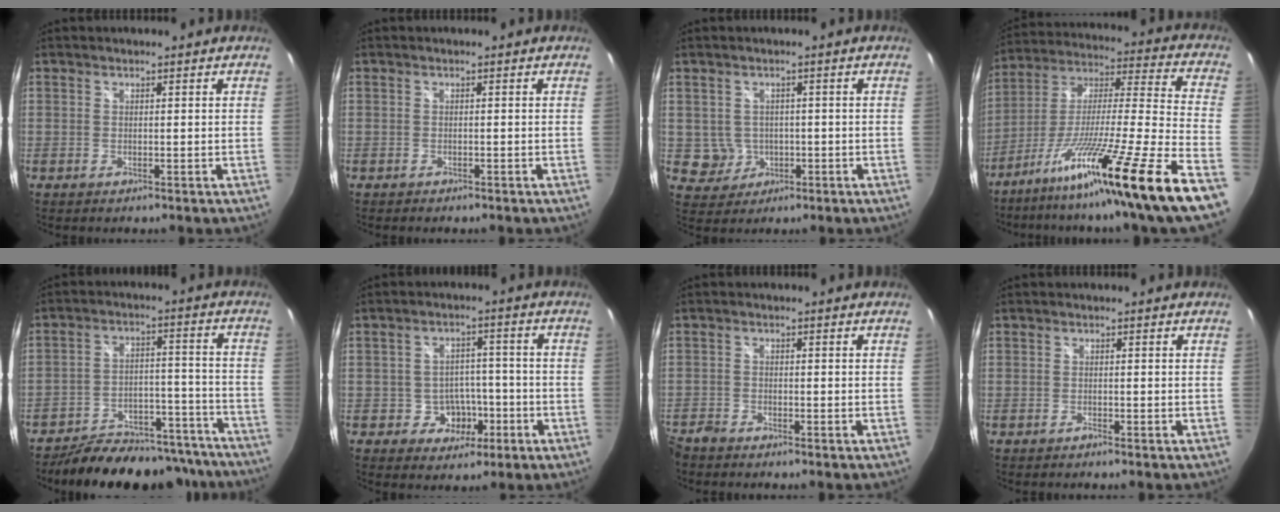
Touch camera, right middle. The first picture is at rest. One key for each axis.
{"total": 1.1, "fx": -1.0, "fy": 0.4, "fz": 0.2, "tx": -0.011, "ty": -0.004, "tz": -0.016}
{"total": 4.5, "fx": -0.5, "fy": 4.4, "fz": 0.8, "tx": -0.026, "ty": 0.008, "tz": 0.005}
{"total": 25.4, "fx": -18.2, "fy": -2.8, "fz": 17.5, "tx": -0.257, "ty": -0.070, "tz": -0.295}
{"total": 22.1, "fx": -19.6, "fy": 7.4, "fz": 7.2, "tx": -0.128, "ty": 0.024, "tz": -0.245}
{"total": 6.1, "fx": -2.4, "fy": 5.1, "fz": 2.4, "tx": -0.050, "ty": 0.016, "tz": -0.023}
{"total": 4.0, "fx": -3.6, "fy": 1.6, "fz": 0.8, "tx": -0.033, "ty": -0.014, "tz": -0.074}
{"total": 0.6, "fx": -0.6, "fy": 0.1, "fz": 0.1, "tx": -0.002, "ty": -0.002, "tz": -0.013}